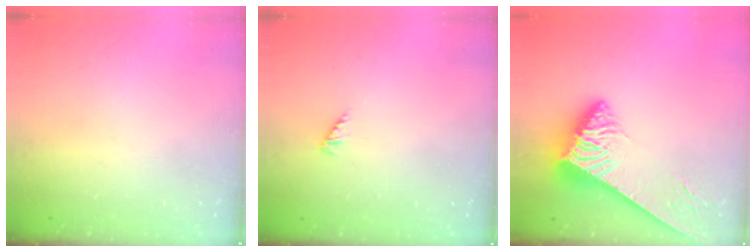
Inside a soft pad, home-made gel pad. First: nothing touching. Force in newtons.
{"total": 1.1, "press": 1.1, "slide": 0.3}
{"total": 4.4, "press": 4.4, "slide": 0.7}